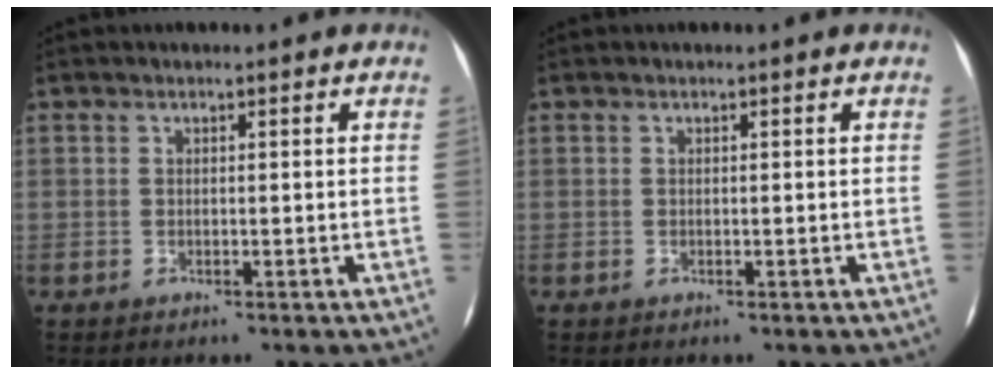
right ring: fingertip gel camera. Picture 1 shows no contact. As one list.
[{"total": 0.0}]